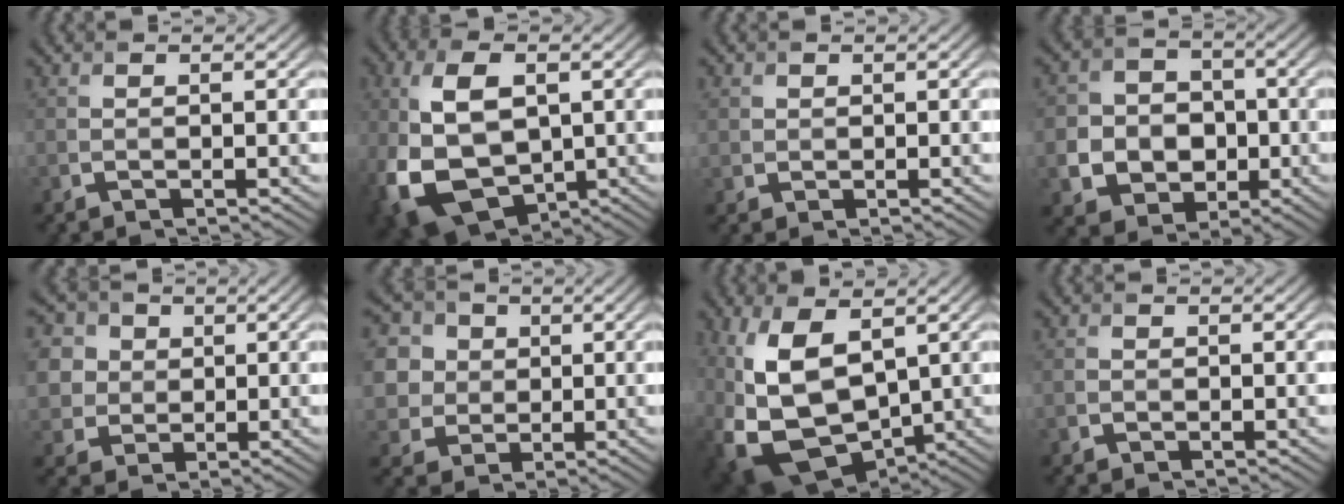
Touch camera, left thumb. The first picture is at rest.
{"total": 13.8, "force": [-1.8, 8.8, 10.5], "torque": [-0.242, -0.015, -0.031]}
{"total": 1.4, "force": [0.4, 1.3, 0.2], "torque": [-0.005, -0.005, 0.009]}
{"total": 9.1, "force": [-1.6, 8.3, 3.4], "torque": [-0.099, -0.012, -0.050]}
{"total": 8.7, "force": [2.8, 7.4, 3.6], "torque": [-0.123, 0.019, 0.048]}
{"total": 9.7, "force": [3.0, 8.3, 4.0], "torque": [-0.142, 0.019, 0.058]}
{"total": 13.3, "force": [1.1, 8.6, 10.1], "torque": [-0.251, -0.029, 0.029]}
{"total": 1.0, "force": [-0.5, 0.8, 0.2], "torque": [-0.002, -0.003, -0.012]}